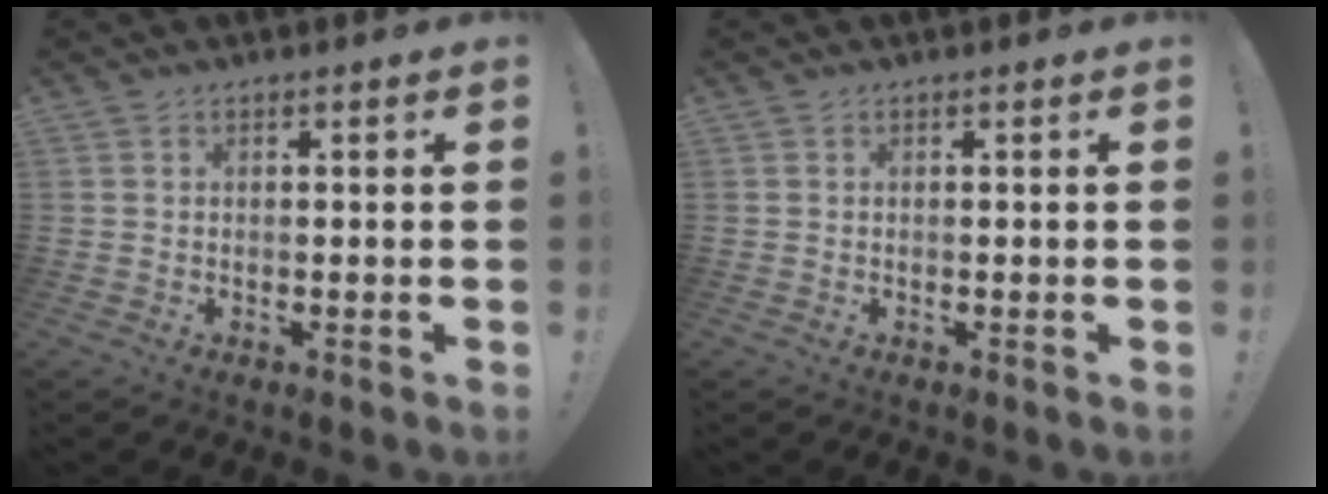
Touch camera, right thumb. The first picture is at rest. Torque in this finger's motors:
{"motor_torque": [-0.08, -0.01, 0.06, -0.06, 0.02]}